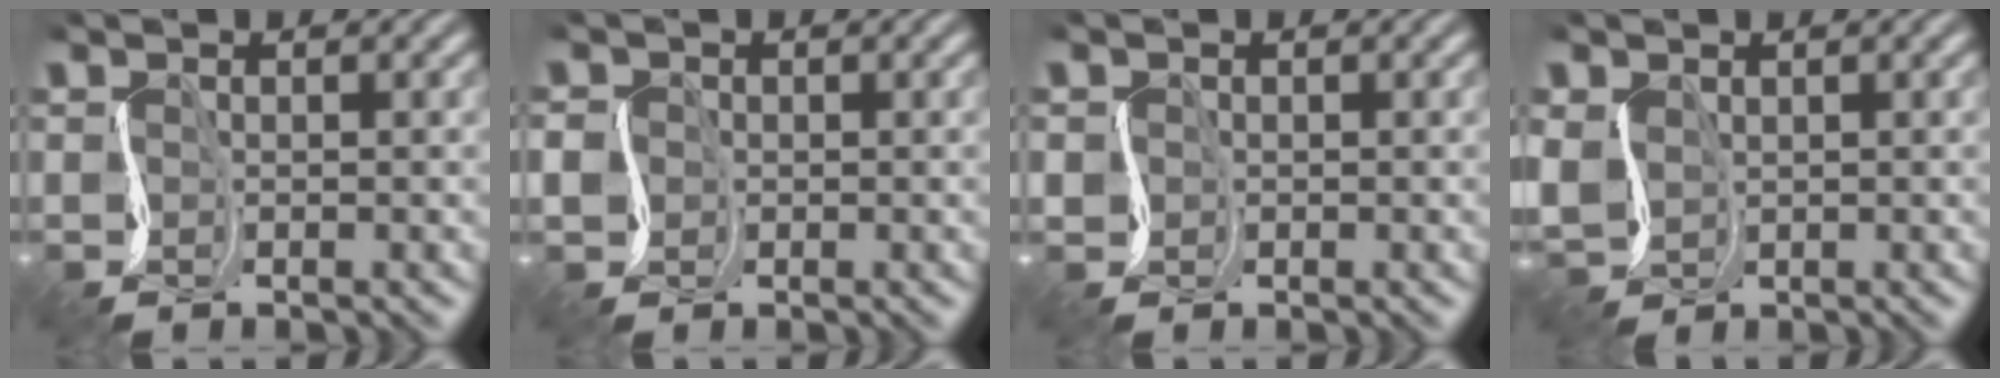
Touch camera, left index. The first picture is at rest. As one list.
[{"total": 1.7, "force": [-0.4, 1.6, 0.5], "torque": [-0.015, 0.001, -0.016]}, {"total": 0.8, "force": [-0.1, 0.8, -0.1], "torque": [0.000, -0.002, -0.008]}, {"total": 2.1, "force": [0.5, 1.7, 1.1], "torque": [-0.041, -0.002, 0.007]}]